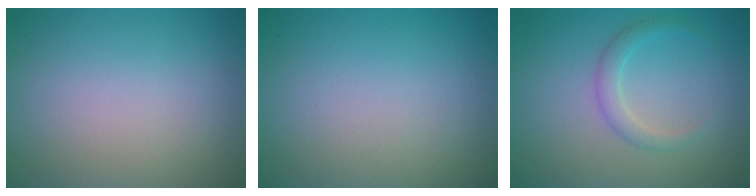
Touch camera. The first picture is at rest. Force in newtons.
{"total": 0.0}
{"total": 1.8, "press": 1.8, "slide": 0.1}